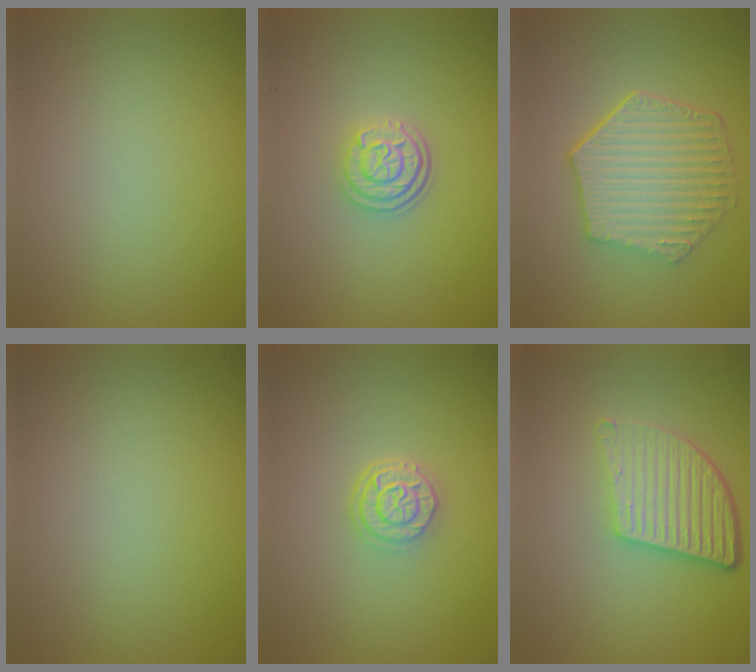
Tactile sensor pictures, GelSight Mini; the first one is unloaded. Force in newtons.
{"total": 3.0, "press": 2.4, "slide": 1.7}
{"total": 6.1, "press": 4.8, "slide": 3.8}
{"total": 0.0}
{"total": 2.7, "press": 2.2, "slide": 1.5}
{"total": 5.6, "press": 4.0, "slide": 4.0}